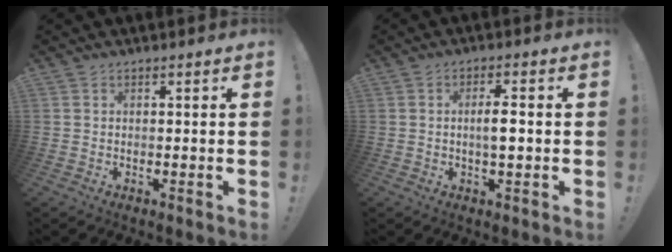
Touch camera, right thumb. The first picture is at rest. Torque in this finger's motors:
{"motor_torque": [0.11, 0.44, -0.04, 0.04, 0.00]}